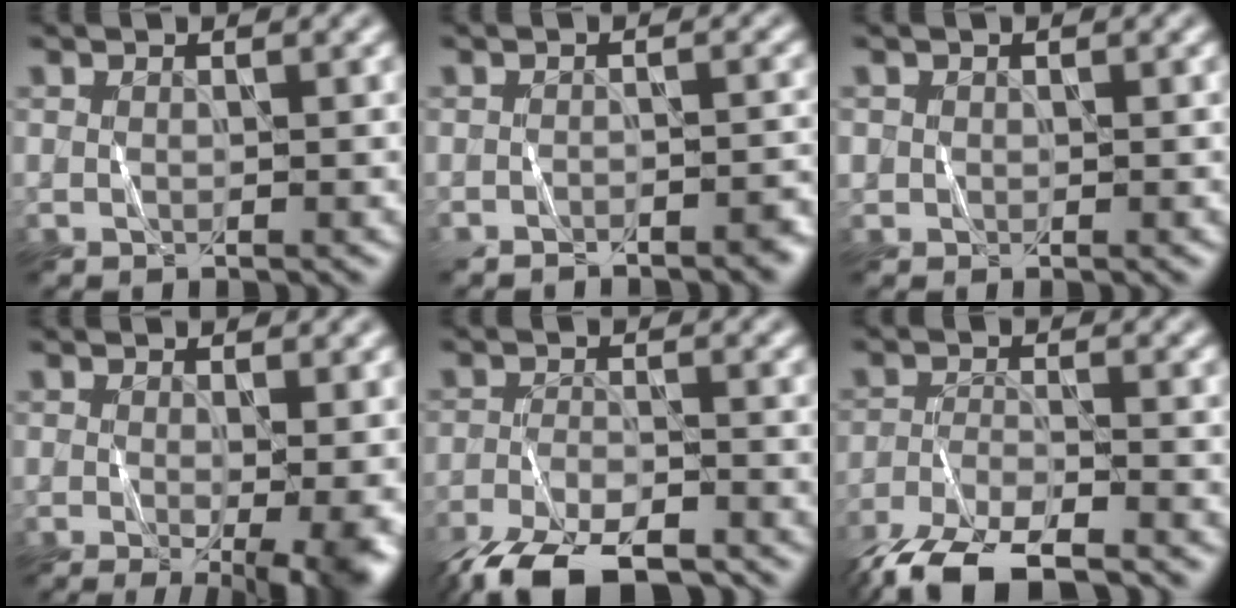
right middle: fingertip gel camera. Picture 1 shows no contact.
{"total": 2.2, "force": [-2.1, 0.2, 0.6], "torque": [0.000, 0.002, -0.034]}
{"total": 0.6, "force": [-0.1, 0.5, -0.1], "torque": [0.008, -0.001, -0.001]}
{"total": 6.2, "force": [-1.1, 1.6, 5.9], "torque": [-0.064, -0.011, -0.006]}
{"total": 8.4, "force": [-6.9, 2.5, 4.1], "torque": [-0.073, -0.014, -0.123]}
{"total": 6.2, "force": [-5.3, 1.3, 3.0], "torque": [-0.053, -0.006, -0.103]}